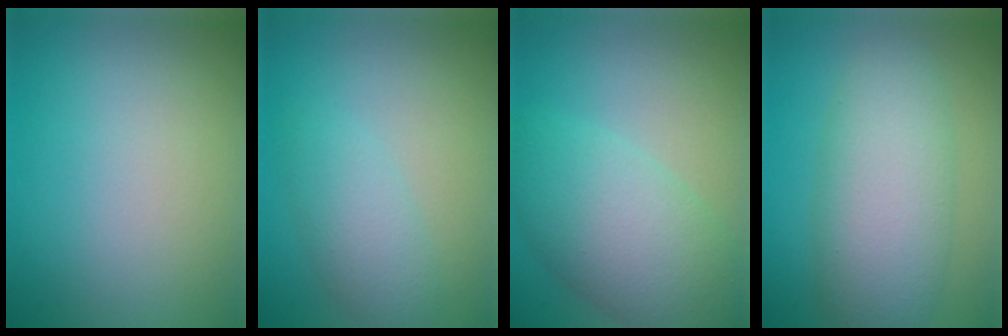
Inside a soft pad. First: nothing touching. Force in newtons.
{"total": 3.1, "press": 3.1, "slide": 0.2}
{"total": 7.6, "press": 7.6, "slide": 0.4}
{"total": 7.2, "press": 7.2, "slide": 0.1}